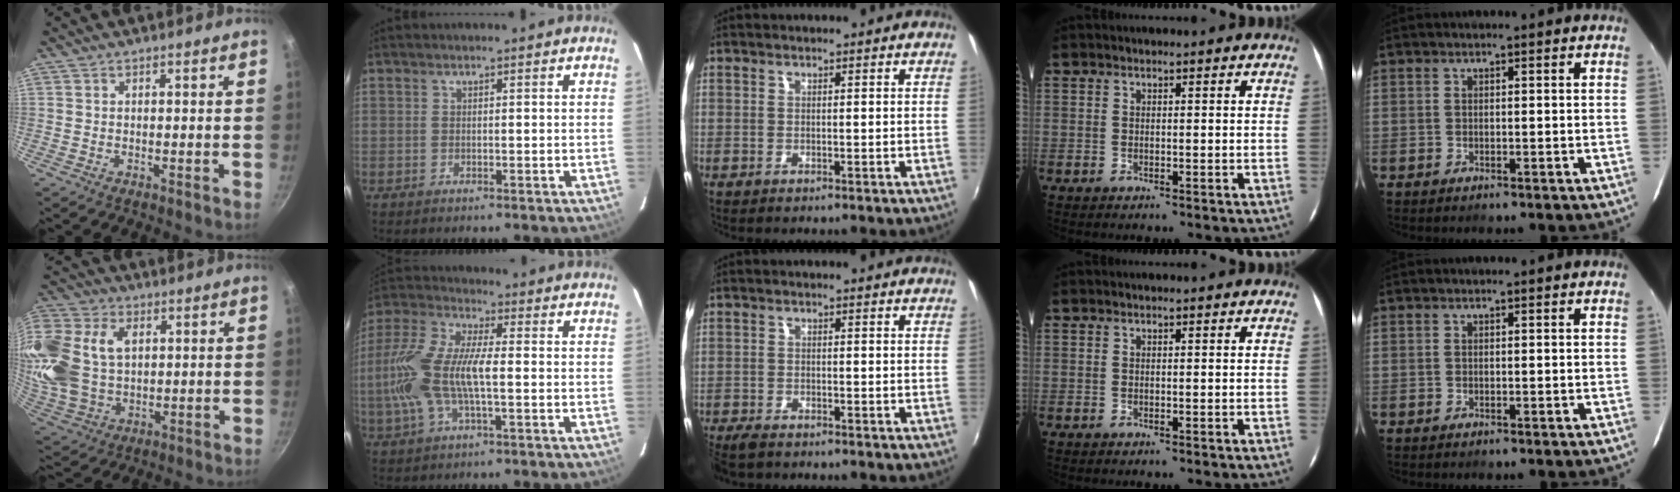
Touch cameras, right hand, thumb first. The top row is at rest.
{"thumb": {"total": 22.8, "force": [5.3, 16.4, 14.9], "torque": [-0.348, 0.018, 0.107]}, "index": {"total": 14.6, "force": [-1.6, 4.8, 13.7], "torque": [-0.287, 0.005, -0.035]}, "middle": {"total": 4.0, "force": [-3.5, 1.0, 1.6], "torque": [-0.042, -0.020, -0.069]}}